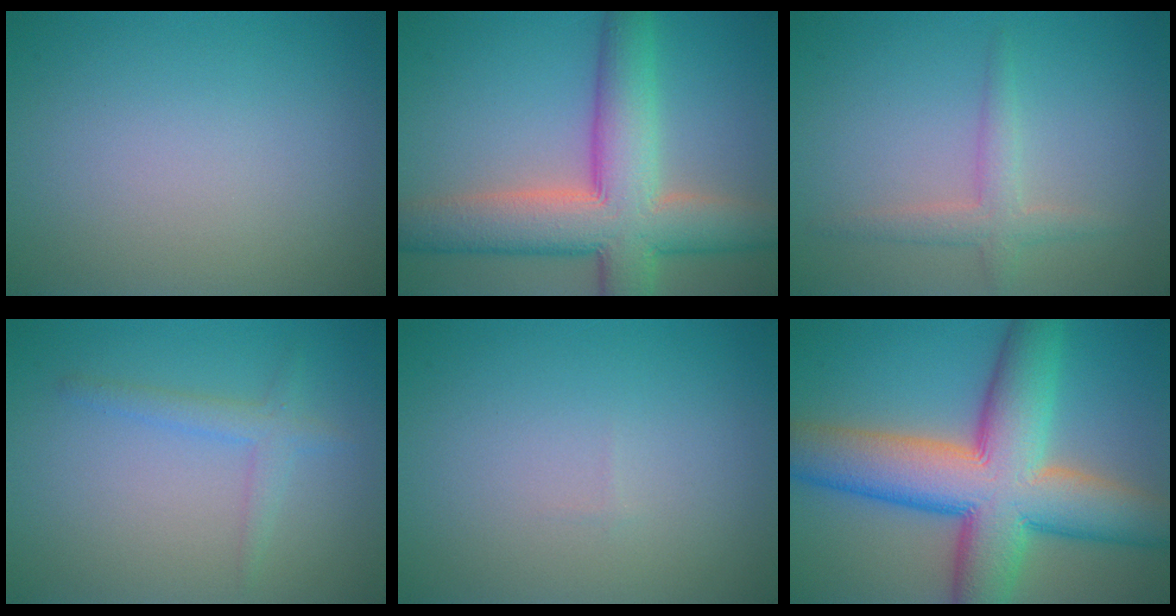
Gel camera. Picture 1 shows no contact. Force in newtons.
{"total": 10.3, "press": 10.3, "slide": 0.6}
{"total": 2.3, "press": 2.3, "slide": 0.1}
{"total": 2.0, "press": 2.0, "slide": 0.1}
{"total": 0.0}
{"total": 13.4, "press": 13.4, "slide": 0.3}